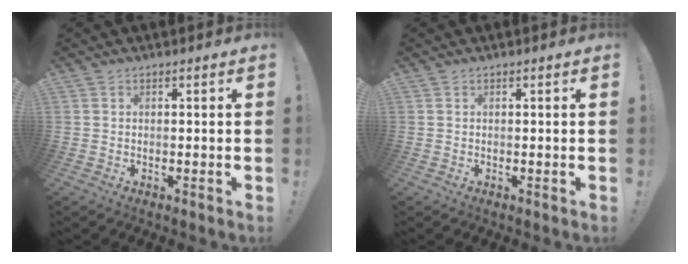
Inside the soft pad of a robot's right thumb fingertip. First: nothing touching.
{"total": 0.0}